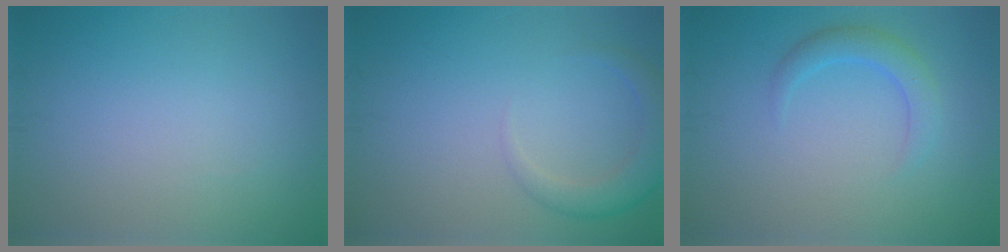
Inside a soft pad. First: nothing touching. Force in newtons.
{"total": 2.8, "press": 2.8, "slide": 0.3}
{"total": 2.4, "press": 2.4, "slide": 0.2}